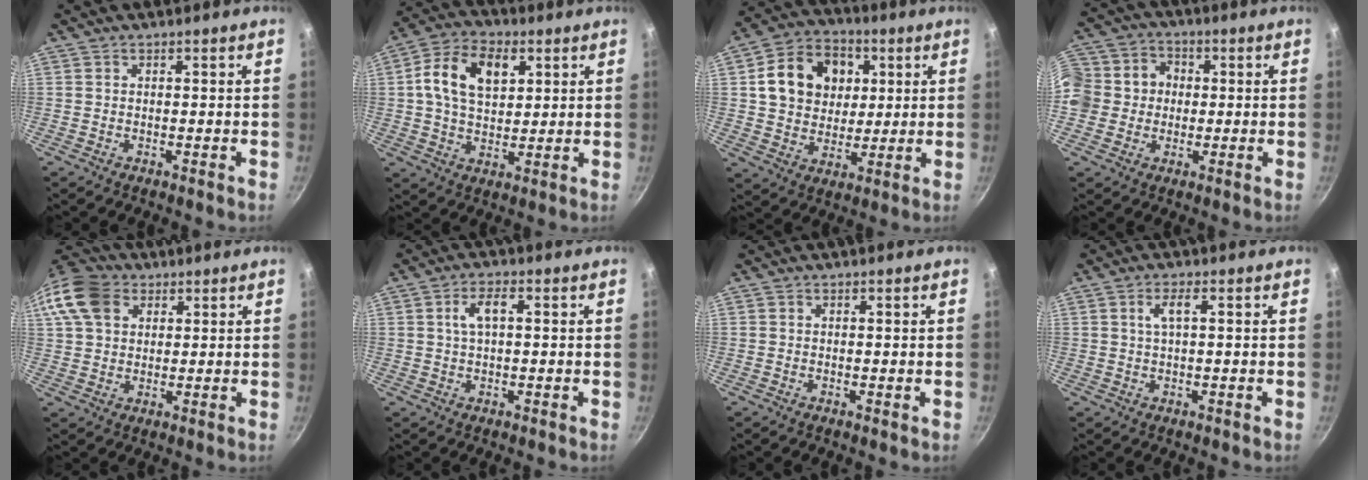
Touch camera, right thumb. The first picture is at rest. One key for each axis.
{"total": 12.7, "fx": 3.6, "fy": 8.2, "fz": 9.0, "tx": -0.149, "ty": 0.004, "tz": 0.053}
{"total": 15.4, "fx": 3.6, "fy": 12.4, "fz": 8.3, "tx": -0.116, "ty": 0.009, "tz": 0.056}
{"total": 12.6, "fx": -0.2, "fy": 11.5, "fz": 5.3, "tx": -0.090, "ty": 0.027, "tz": -0.018}
{"total": 13.4, "fx": 5.1, "fy": 9.9, "fz": 7.5, "tx": -0.146, "ty": 0.016, "tz": 0.082}
{"total": 4.4, "fx": 0.8, "fy": 2.0, "fz": 3.8, "tx": -0.071, "ty": 0.014, "tz": 0.015}
{"total": 0.0}
{"total": 2.8, "fx": 0.6, "fy": 0.7, "fz": 2.6, "tx": -0.055, "ty": 0.007, "tz": 0.015}